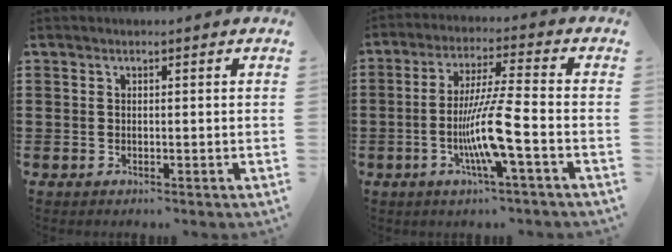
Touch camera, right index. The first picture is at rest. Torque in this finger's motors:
{"motor_torque": [2.14, 0.00, 0.44, 0.21]}